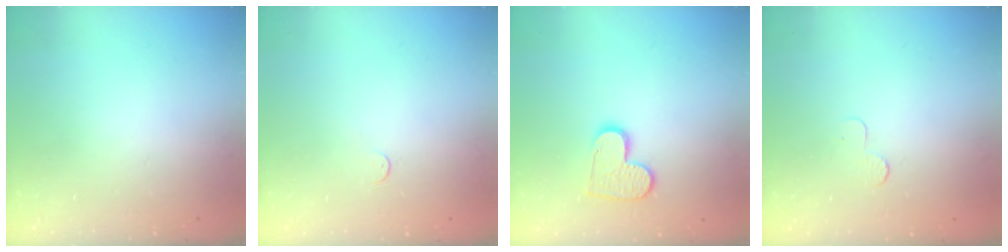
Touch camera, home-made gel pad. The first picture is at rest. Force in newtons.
{"total": 3.4, "press": 3.4, "slide": 0.4}
{"total": 9.9, "press": 9.9, "slide": 0.3}
{"total": 2.3, "press": 2.3, "slide": 0.2}